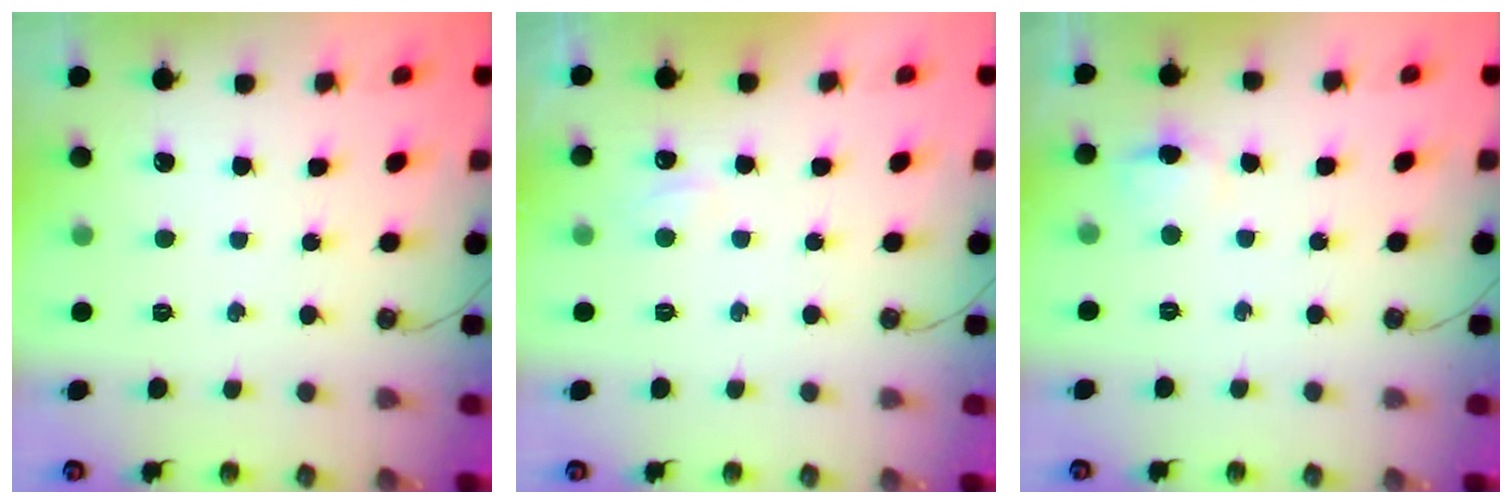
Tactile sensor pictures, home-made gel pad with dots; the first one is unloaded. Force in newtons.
{"total": 3.7, "press": 3.7, "slide": 0.5}
{"total": 3.9, "press": 3.6, "slide": 1.5}